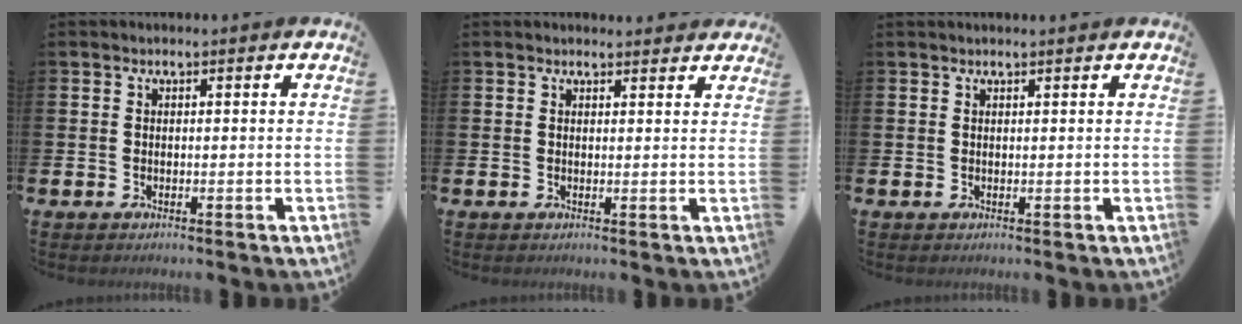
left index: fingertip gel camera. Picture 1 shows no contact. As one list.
[{"total": 1.5, "force": [1.5, 0.3, 0.0], "torque": [0.013, -0.007, 0.024]}, {"total": 0.6, "force": [0.6, -0.1, 0.1], "torque": [-0.001, -0.002, 0.011]}]